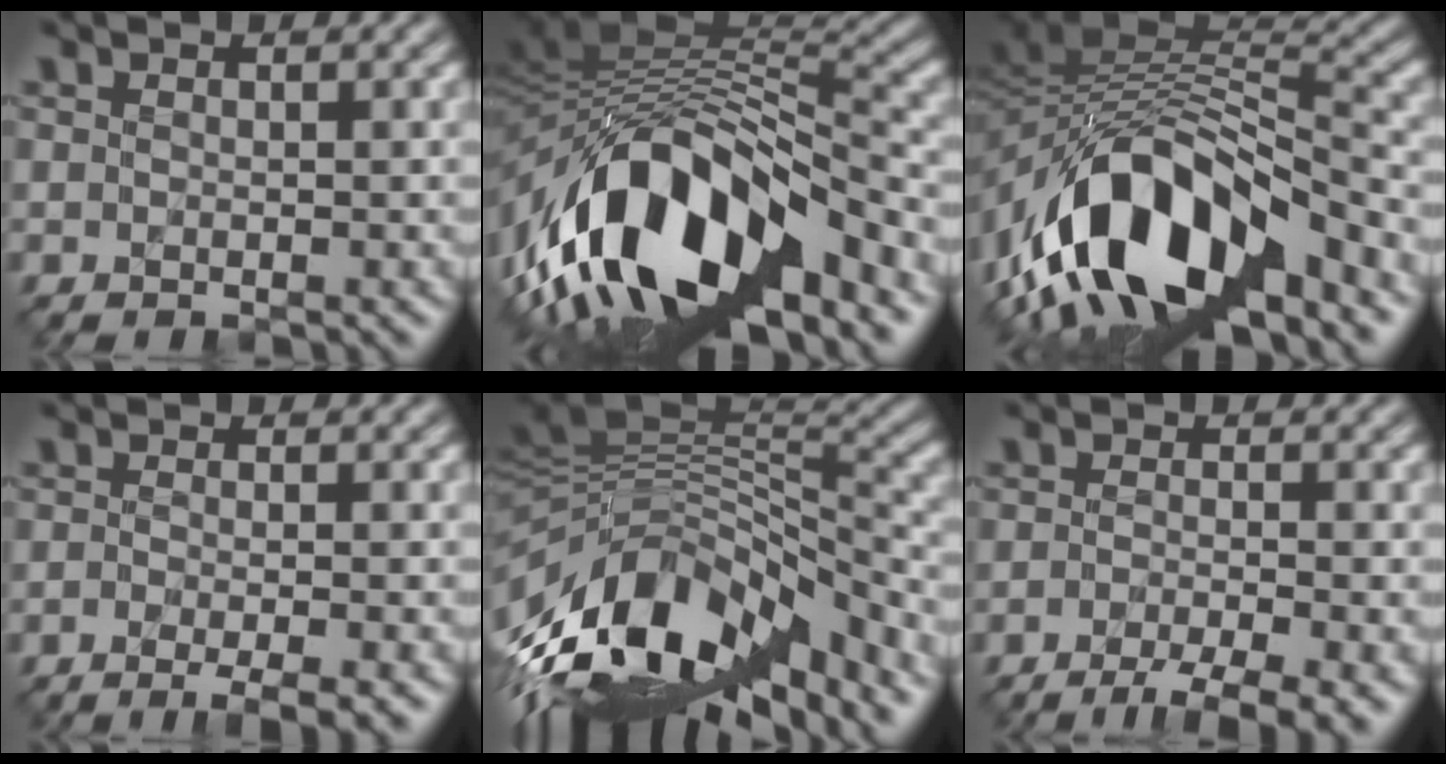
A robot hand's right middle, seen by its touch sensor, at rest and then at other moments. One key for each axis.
{"total": 13.9, "fx": -6.0, "fy": 6.3, "fz": 10.9, "tx": -0.208, "ty": 0.022, "tz": -0.094}
{"total": 12.3, "fx": -6.6, "fy": 5.6, "fz": 8.7, "tx": -0.167, "ty": 0.016, "tz": -0.114}
{"total": 3.3, "fx": -2.0, "fy": 0.5, "fz": 2.6, "tx": -0.048, "ty": -0.004, "tz": -0.031}
{"total": 12.3, "fx": -5.5, "fy": 5.8, "fz": 9.3, "tx": -0.205, "ty": 0.020, "tz": -0.097}
{"total": 4.8, "fx": -3.4, "fy": 0.5, "fz": 3.3, "tx": -0.060, "ty": -0.002, "tz": -0.053}